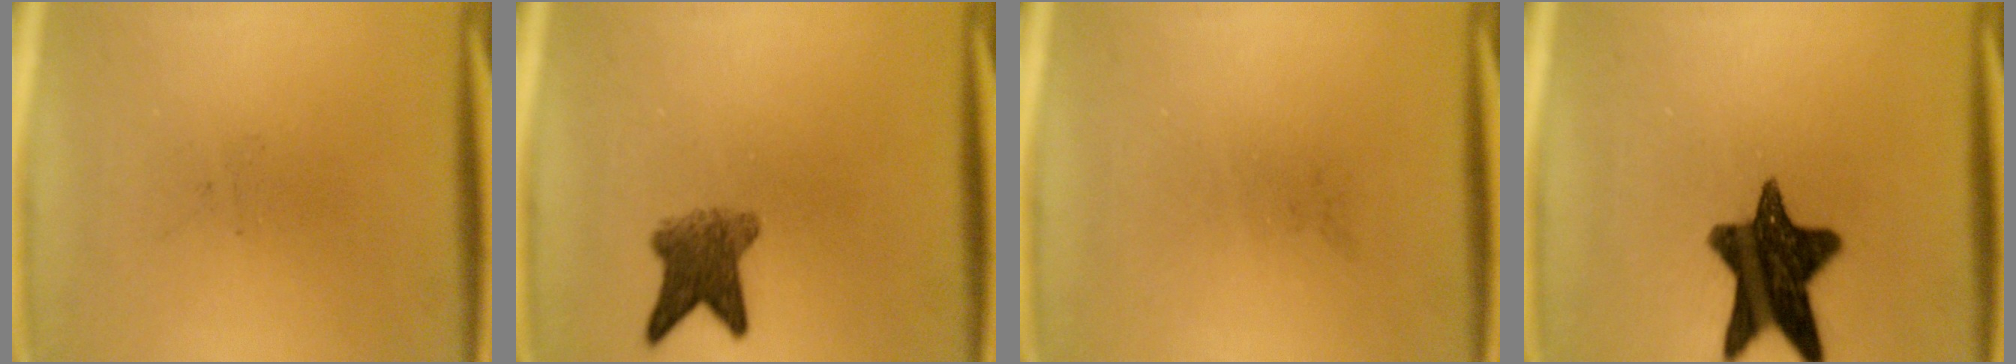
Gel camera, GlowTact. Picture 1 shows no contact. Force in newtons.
{"total": 5.2}
{"total": 0.0}
{"total": 13.6}